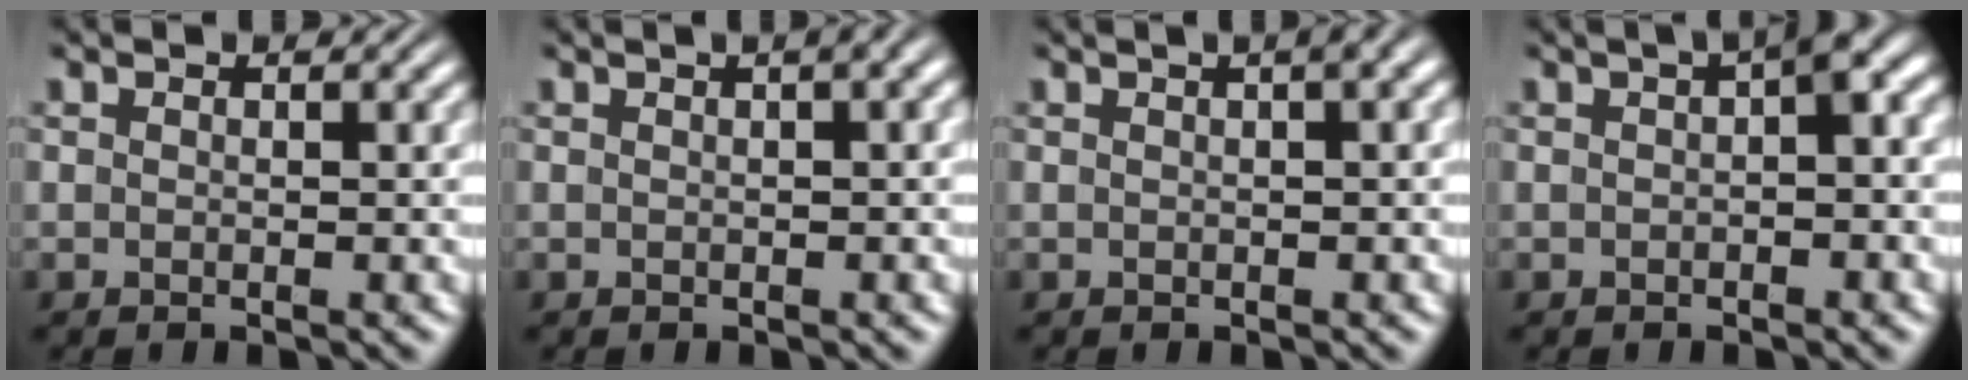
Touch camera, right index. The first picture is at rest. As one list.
[{"total": 1.7, "force": [0.7, 0.2, 1.5], "torque": [-0.006, 0.017, 0.006]}, {"total": 2.0, "force": [0.8, 0.2, 1.8], "torque": [-0.011, 0.016, 0.009]}, {"total": 2.7, "force": [0.5, 0.7, 2.6], "torque": [-0.028, 0.015, 0.002]}]